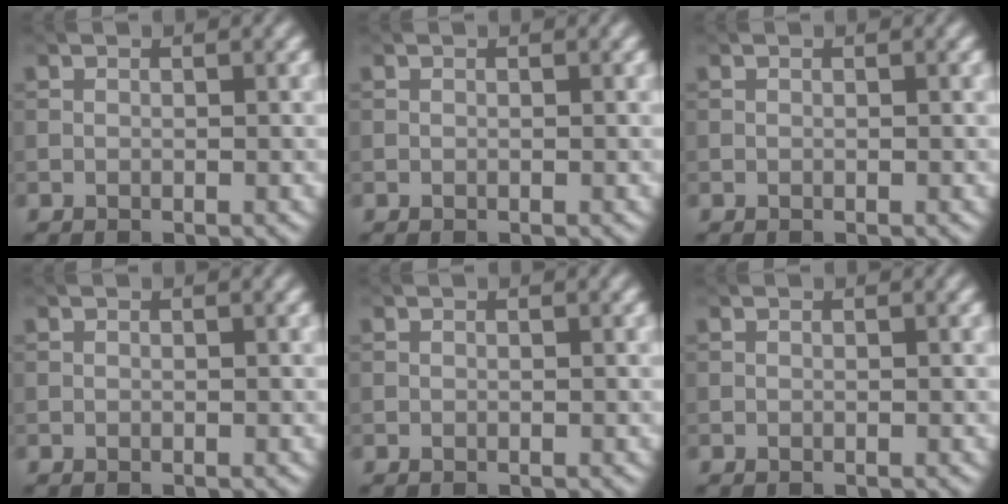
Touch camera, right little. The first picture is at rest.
{"total": 0.0}
{"total": 0.0}
{"total": 0.0}
{"total": 0.0}
{"total": 0.0}